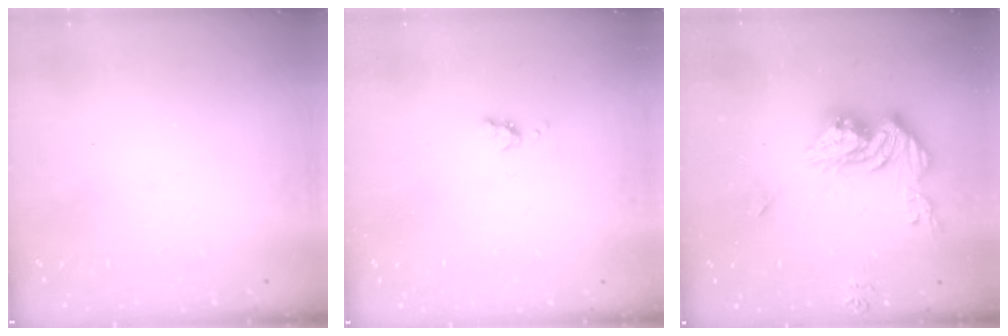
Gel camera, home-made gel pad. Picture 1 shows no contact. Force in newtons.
{"total": 4.0, "press": 4.0, "slide": 0.6}
{"total": 13.7, "press": 13.6, "slide": 1.3}